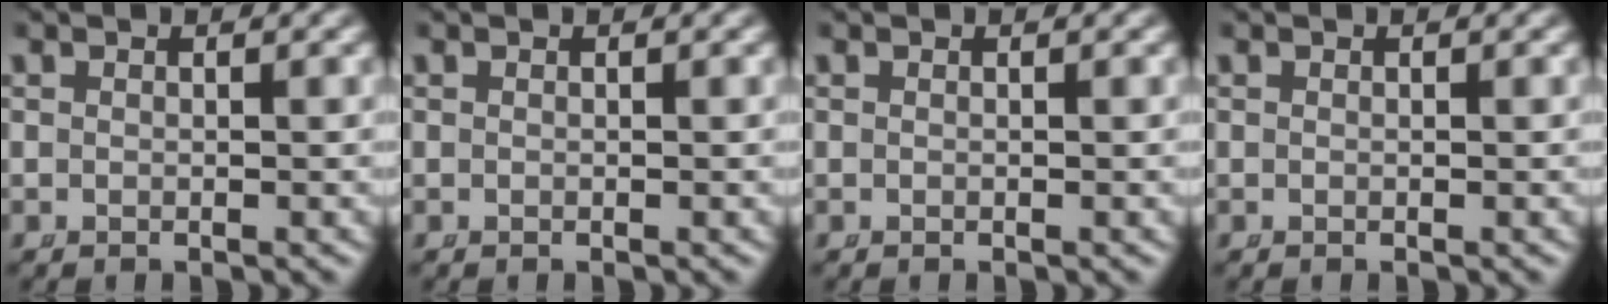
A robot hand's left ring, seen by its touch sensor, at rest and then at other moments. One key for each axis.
{"total": 0.0}
{"total": 0.0}
{"total": 0.0}